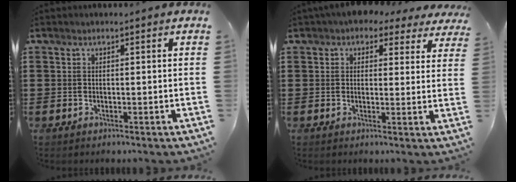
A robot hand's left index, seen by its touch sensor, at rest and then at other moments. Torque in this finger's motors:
{"motor_torque": [1.08, -1.06, 0.44, 0.15]}